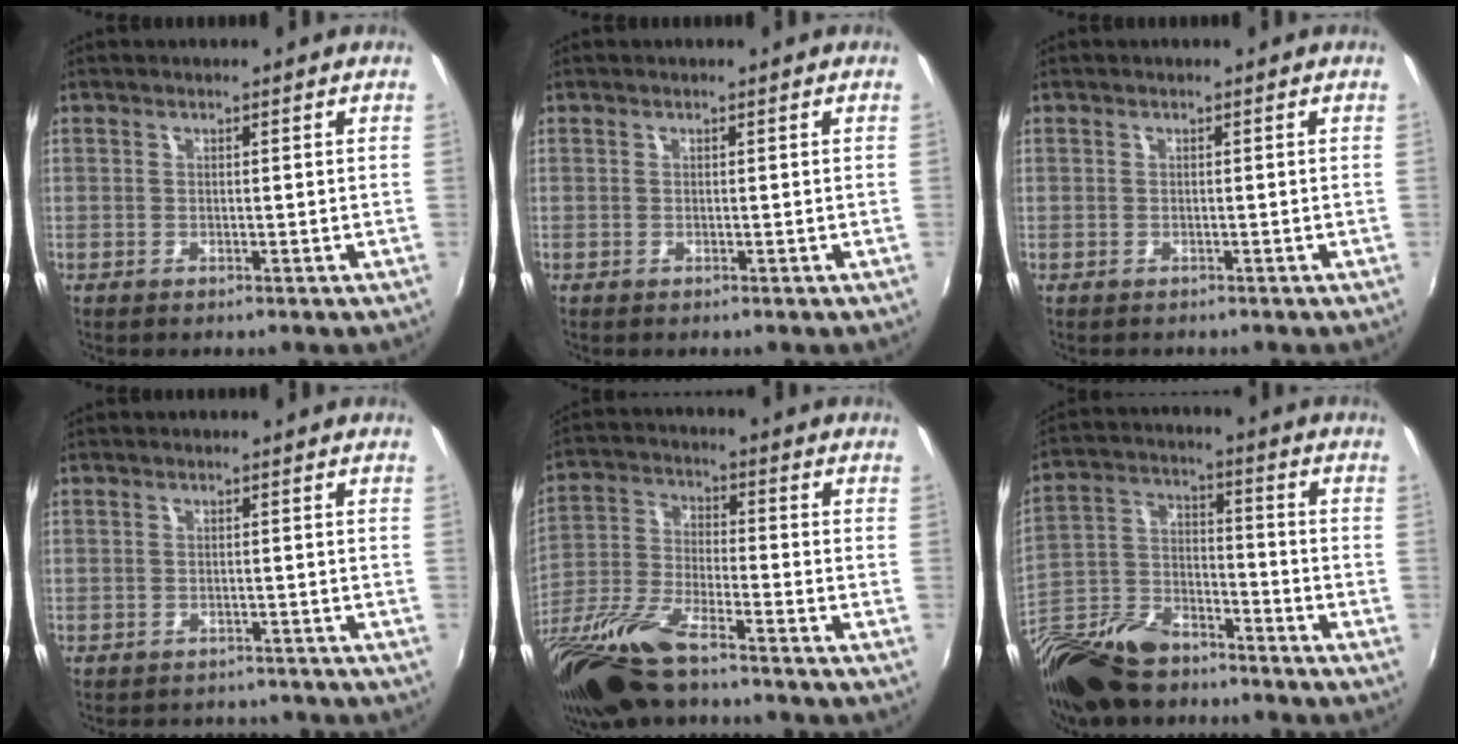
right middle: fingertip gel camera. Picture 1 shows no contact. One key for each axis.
{"total": 0.0}
{"total": 0.9, "fx": -0.6, "fy": 0.6, "fz": -0.1, "tx": -0.002, "ty": 0.002, "tz": -0.008}
{"total": 5.3, "fx": -4.6, "fy": 2.4, "fz": 1.0, "tx": -0.023, "ty": 0.005, "tz": -0.062}
{"total": 16.5, "fx": -12.6, "fy": 3.4, "fz": 10.2, "tx": -0.217, "ty": -0.043, "tz": -0.243}
{"total": 20.4, "fx": -15.1, "fy": 9.6, "fz": 9.9, "tx": -0.239, "ty": -0.013, "tz": -0.266}